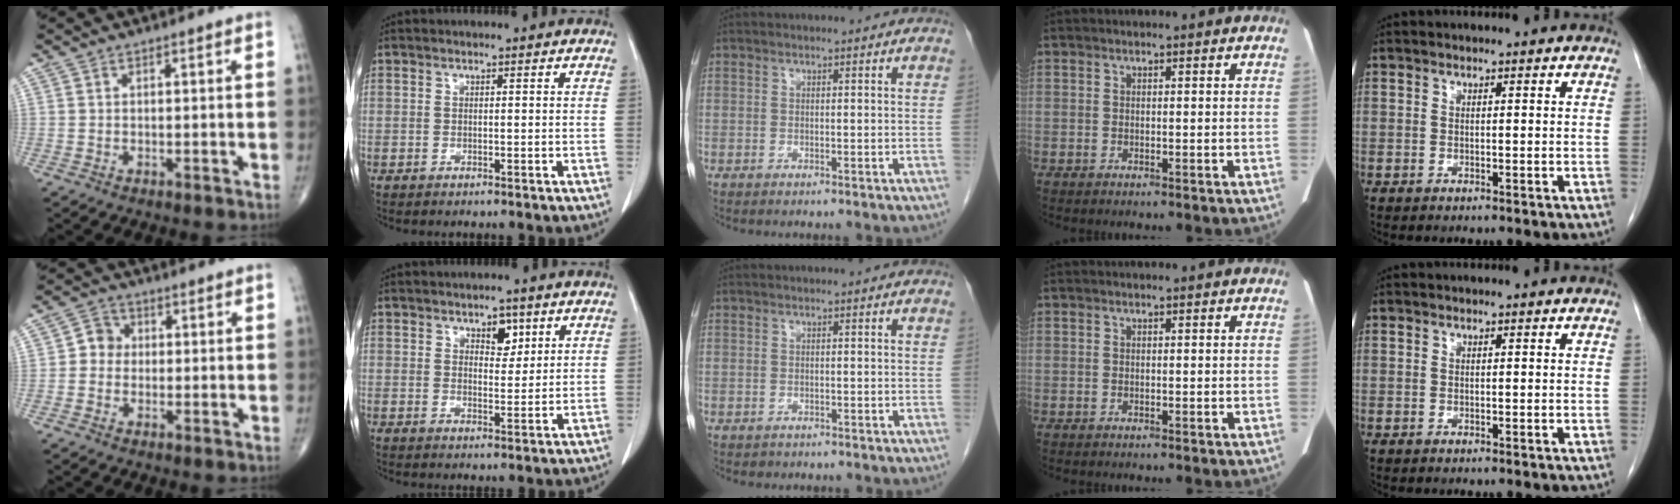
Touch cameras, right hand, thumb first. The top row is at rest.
{"thumb": {"total": 3.9, "force": [-0.2, 3.6, 1.5], "torque": [-0.002, 0.010, -0.015]}, "index": {"total": 3.5, "force": [1.9, 1.9, 2.2], "torque": [-0.028, 0.000, 0.031]}}